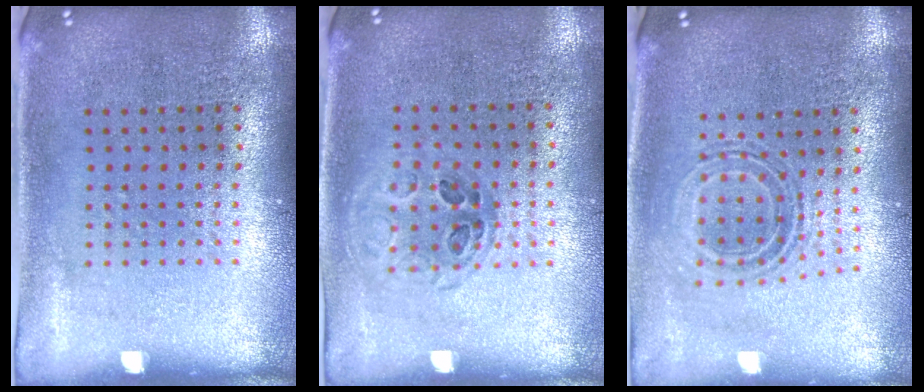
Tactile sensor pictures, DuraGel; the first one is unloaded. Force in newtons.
{"total": 0.9, "press": 0.9, "slide": 0.3}
{"total": 0.8, "press": 0.7, "slide": 0.3}